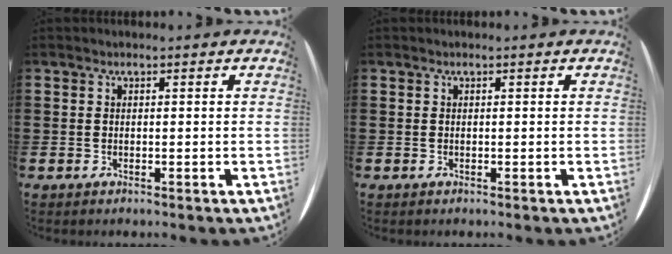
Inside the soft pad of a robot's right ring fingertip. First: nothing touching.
{"total": 0.0}